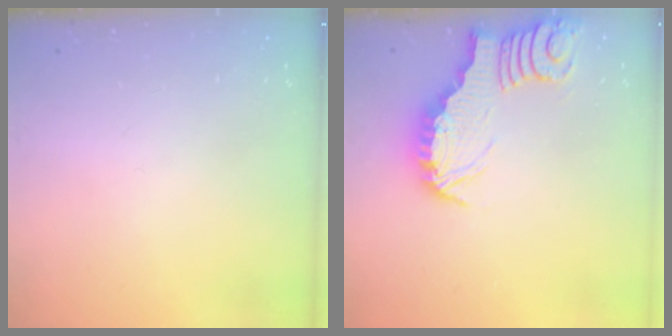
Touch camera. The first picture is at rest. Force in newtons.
{"total": 3.0, "press": 3.0, "slide": 0.3}